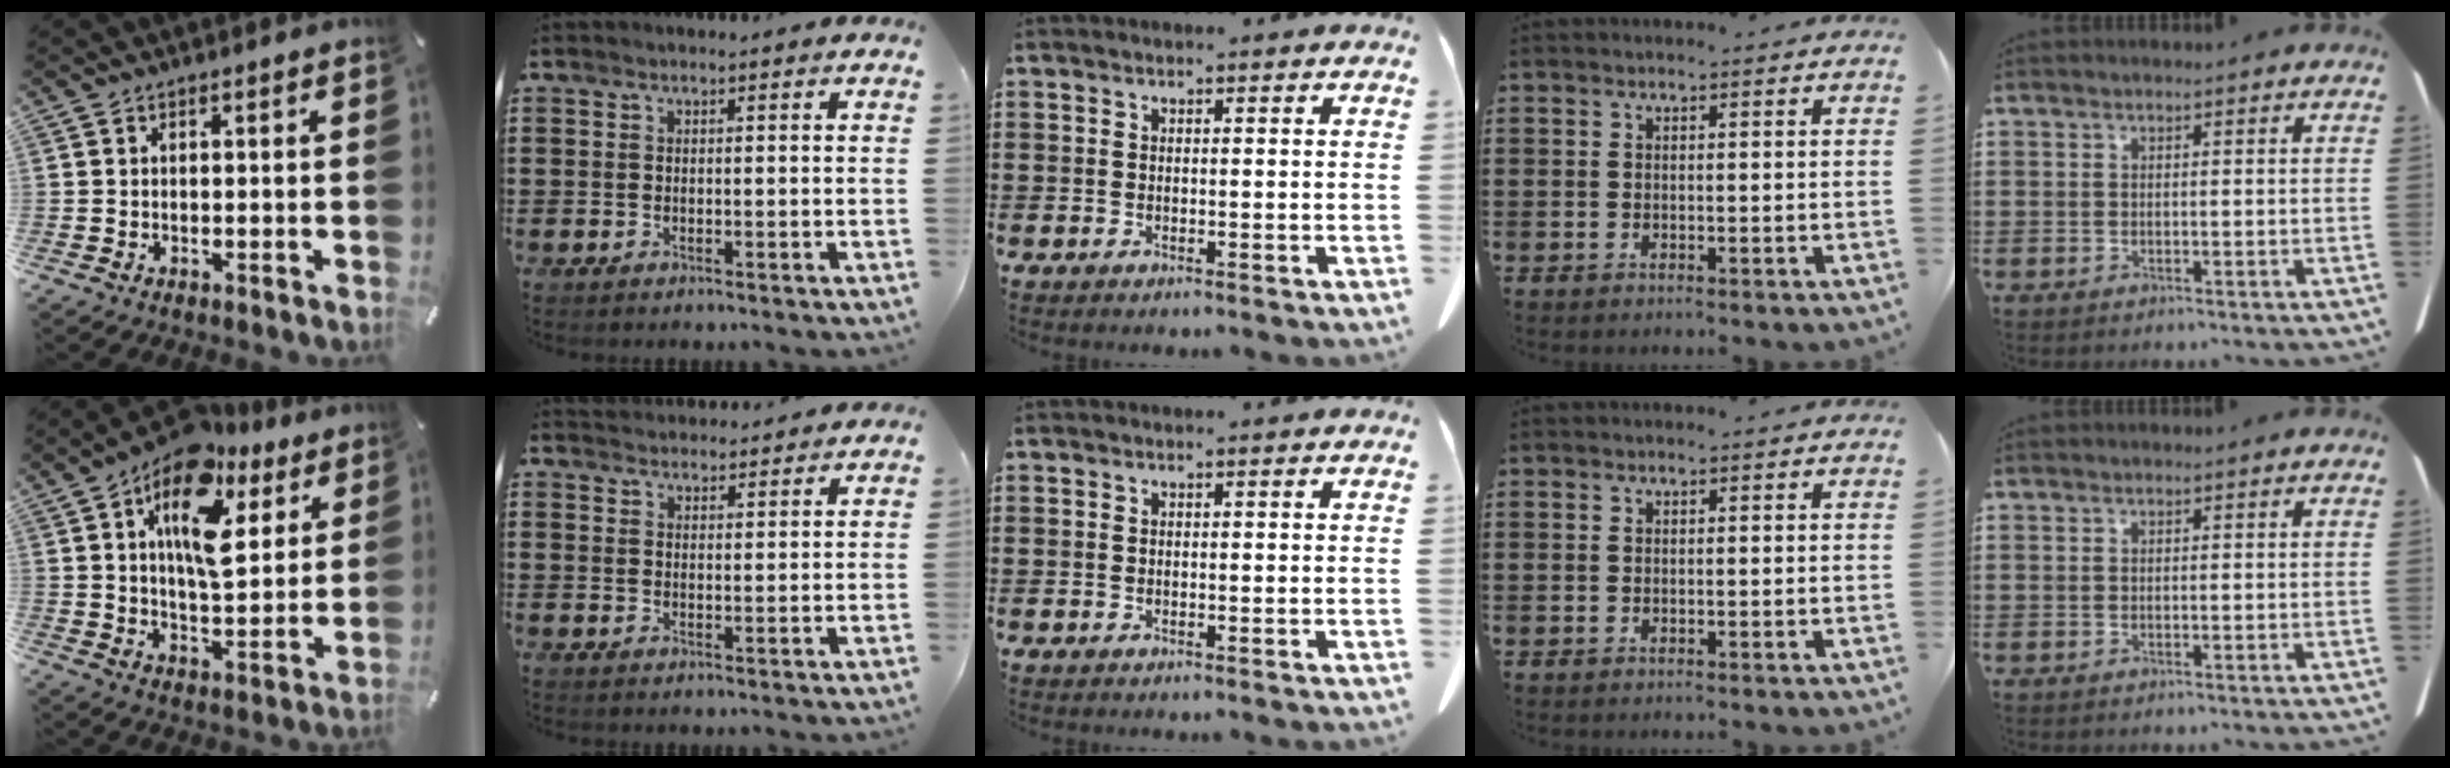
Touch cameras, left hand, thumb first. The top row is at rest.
{"thumb": {"total": 17.4, "force": [8.9, 9.3, 11.8], "torque": [-0.187, -0.042, 0.153]}, "index": {"total": 2.6, "force": [2.6, 0.1, -0.4], "torque": [0.000, -0.006, 0.051]}}